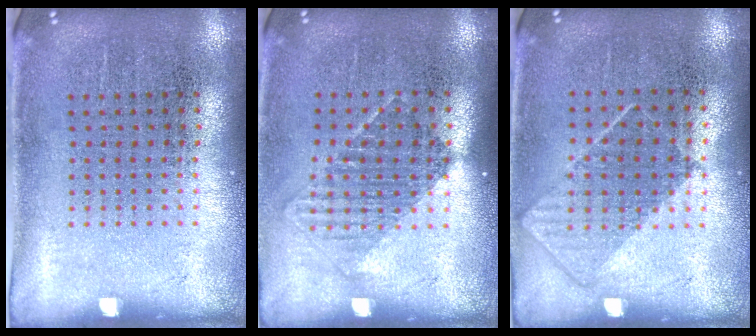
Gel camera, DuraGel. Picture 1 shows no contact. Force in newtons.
{"total": 1.3, "press": 1.1, "slide": 0.7}
{"total": 0.8, "press": 0.6, "slide": 0.5}